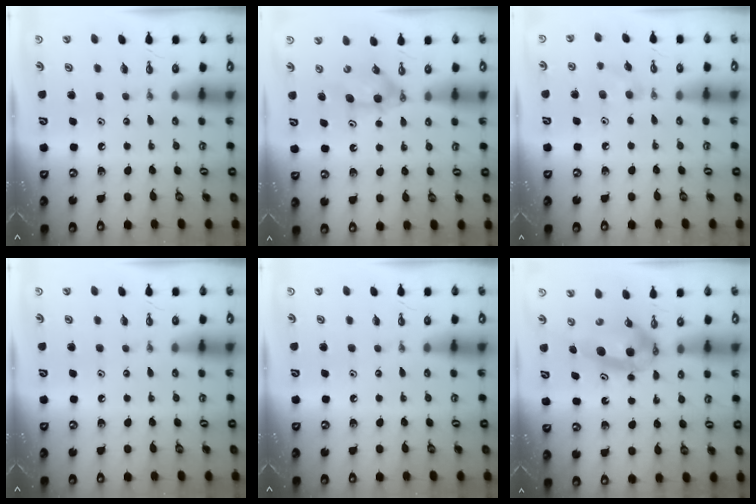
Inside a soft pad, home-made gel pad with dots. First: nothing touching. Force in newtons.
{"total": 6.4, "press": 3.6, "slide": 5.3}
{"total": 8.3, "press": 7.7, "slide": 3.1}
{"total": 0.0}
{"total": 0.0}
{"total": 6.6, "press": 5.7, "slide": 3.4}